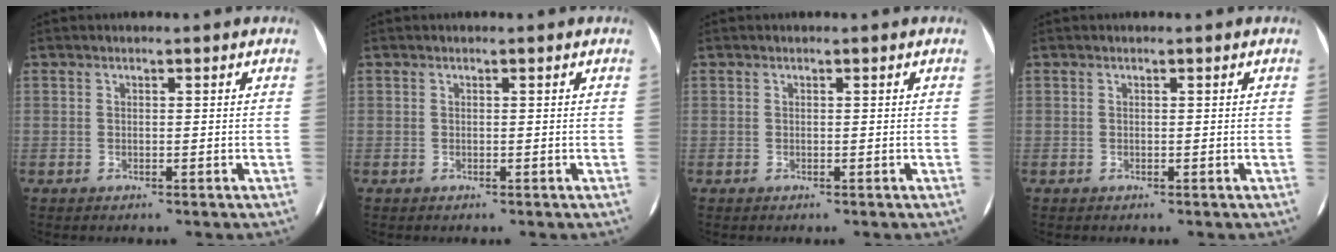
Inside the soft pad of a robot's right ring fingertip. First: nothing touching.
{"total": 0.0}
{"total": 0.0}
{"total": 0.0}